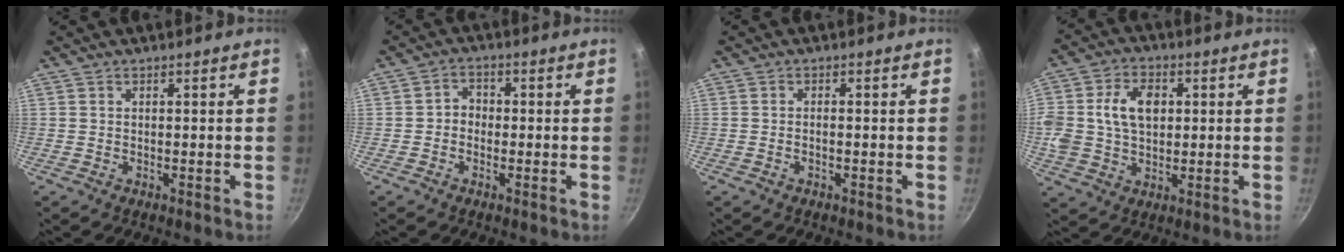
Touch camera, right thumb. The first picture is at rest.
{"total": 3.1, "force": [-0.7, 2.7, 1.4], "torque": [-0.004, 0.015, -0.018]}
{"total": 1.0, "force": [-0.5, 0.4, 0.8], "torque": [-0.021, 0.008, -0.012]}
{"total": 13.0, "force": [1.9, 9.3, 8.8], "torque": [-0.162, 0.017, 0.030]}